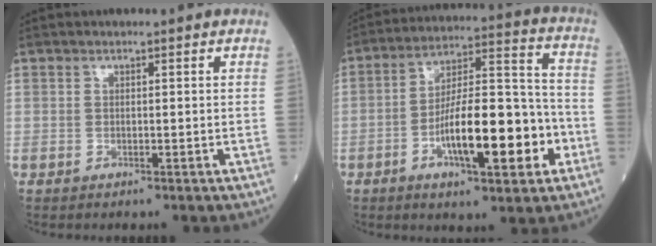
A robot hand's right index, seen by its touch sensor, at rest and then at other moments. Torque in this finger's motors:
{"motor_torque": [1.84, -0.29, 1.05, 0.21]}